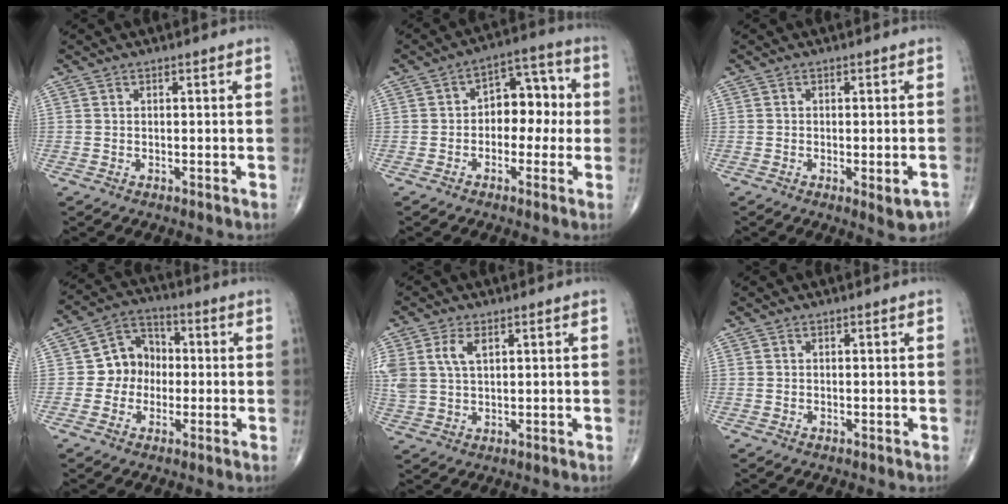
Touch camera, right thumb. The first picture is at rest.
{"total": 9.3, "force": [-0.3, 6.2, 6.9], "torque": [-0.053, 0.035, -0.017]}
{"total": 4.3, "force": [-1.9, 1.5, 3.6], "torque": [-0.037, 0.003, -0.018]}
{"total": 8.1, "force": [-0.6, 7.2, 3.7], "torque": [-0.025, 0.029, -0.027]}
{"total": 7.4, "force": [2.8, 4.2, 5.4], "torque": [-0.125, 0.001, 0.062]}
{"total": 0.0}